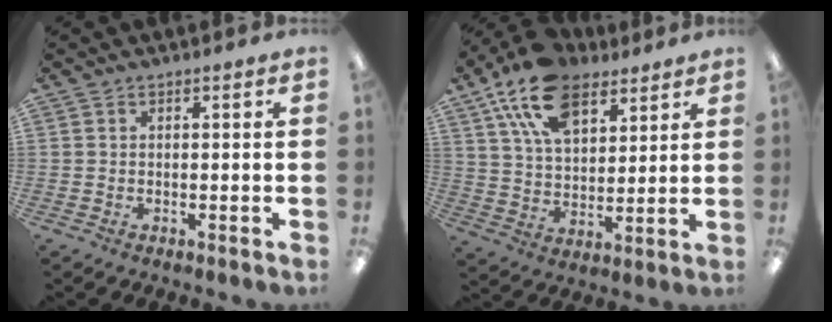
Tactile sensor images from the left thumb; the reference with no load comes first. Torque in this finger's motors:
{"motor_torque": [0.29, 0.43, 1.58, -1.19, 0.40]}